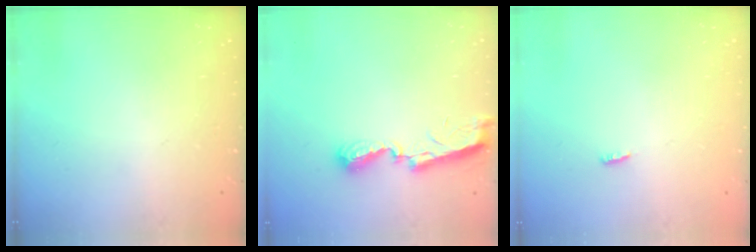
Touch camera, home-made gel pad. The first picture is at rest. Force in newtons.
{"total": 7.6, "press": 7.5, "slide": 0.3}
{"total": 2.8, "press": 2.7, "slide": 0.8}